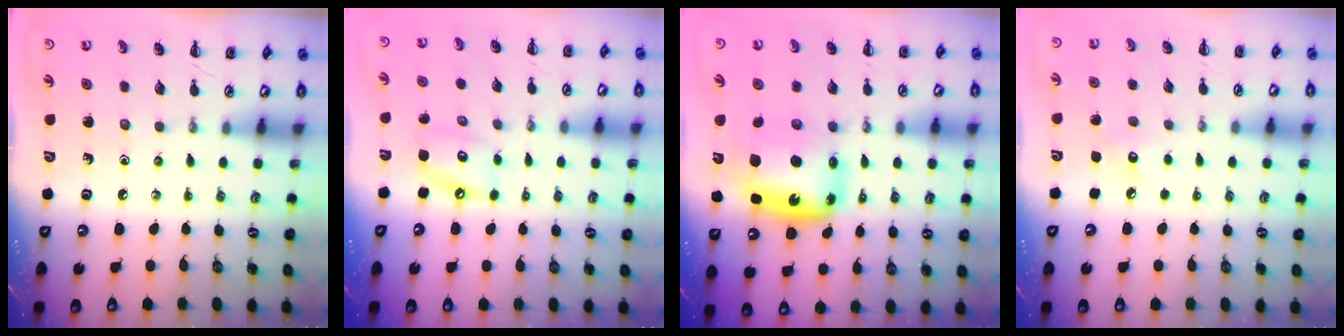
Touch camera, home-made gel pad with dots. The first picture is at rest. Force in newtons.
{"total": 9.4, "press": 9.3, "slide": 1.4}
{"total": 11.7, "press": 11.2, "slide": 3.2}
{"total": 6.2, "press": 6.0, "slide": 1.7}